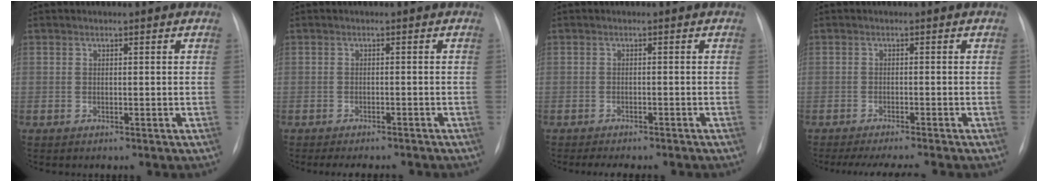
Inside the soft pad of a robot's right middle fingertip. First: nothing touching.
{"total": 7.0, "force": [-6.3, 1.8, 2.5], "torque": [-0.027, -0.002, -0.075]}
{"total": 7.2, "force": [-6.2, 1.9, 3.1], "torque": [-0.038, -0.001, -0.077]}
{"total": 8.2, "force": [-7.2, 0.2, 4.0], "torque": [-0.046, -0.013, -0.104]}